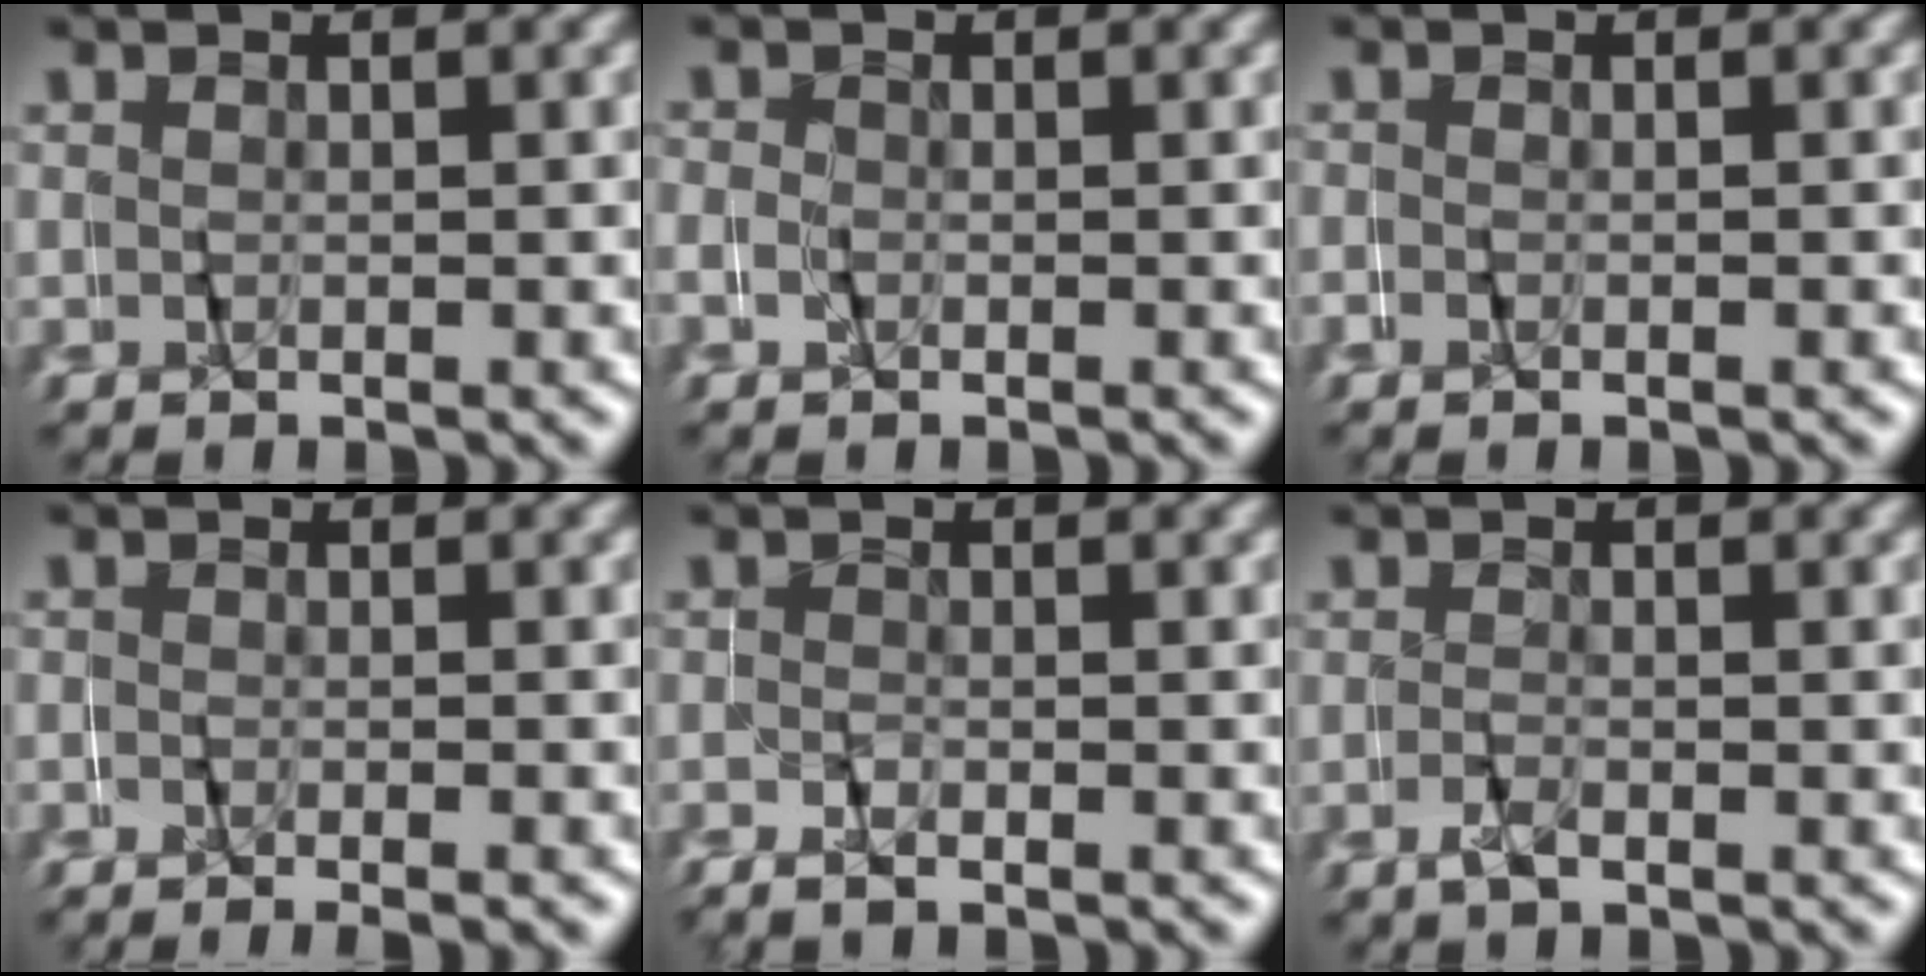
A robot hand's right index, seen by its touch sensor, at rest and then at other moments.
{"total": 0.6, "force": [-0.2, 0.2, -0.5], "torque": [0.015, 0.008, -0.013]}
{"total": 0.8, "force": [-0.8, -0.1, 0.0], "torque": [-0.008, -0.001, -0.016]}
{"total": 1.4, "force": [-1.3, -0.3, 0.3], "torque": [-0.009, 0.001, -0.027]}
{"total": 1.0, "force": [-1.0, 0.1, 0.2], "torque": [-0.006, 0.009, -0.027]}
{"total": 1.2, "force": [-1.2, -0.2, -0.1], "torque": [-0.006, 0.002, -0.026]}